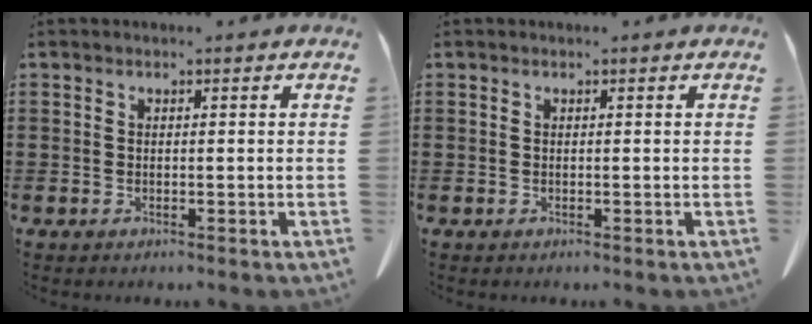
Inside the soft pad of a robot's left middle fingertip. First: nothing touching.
{"total": 0.0}